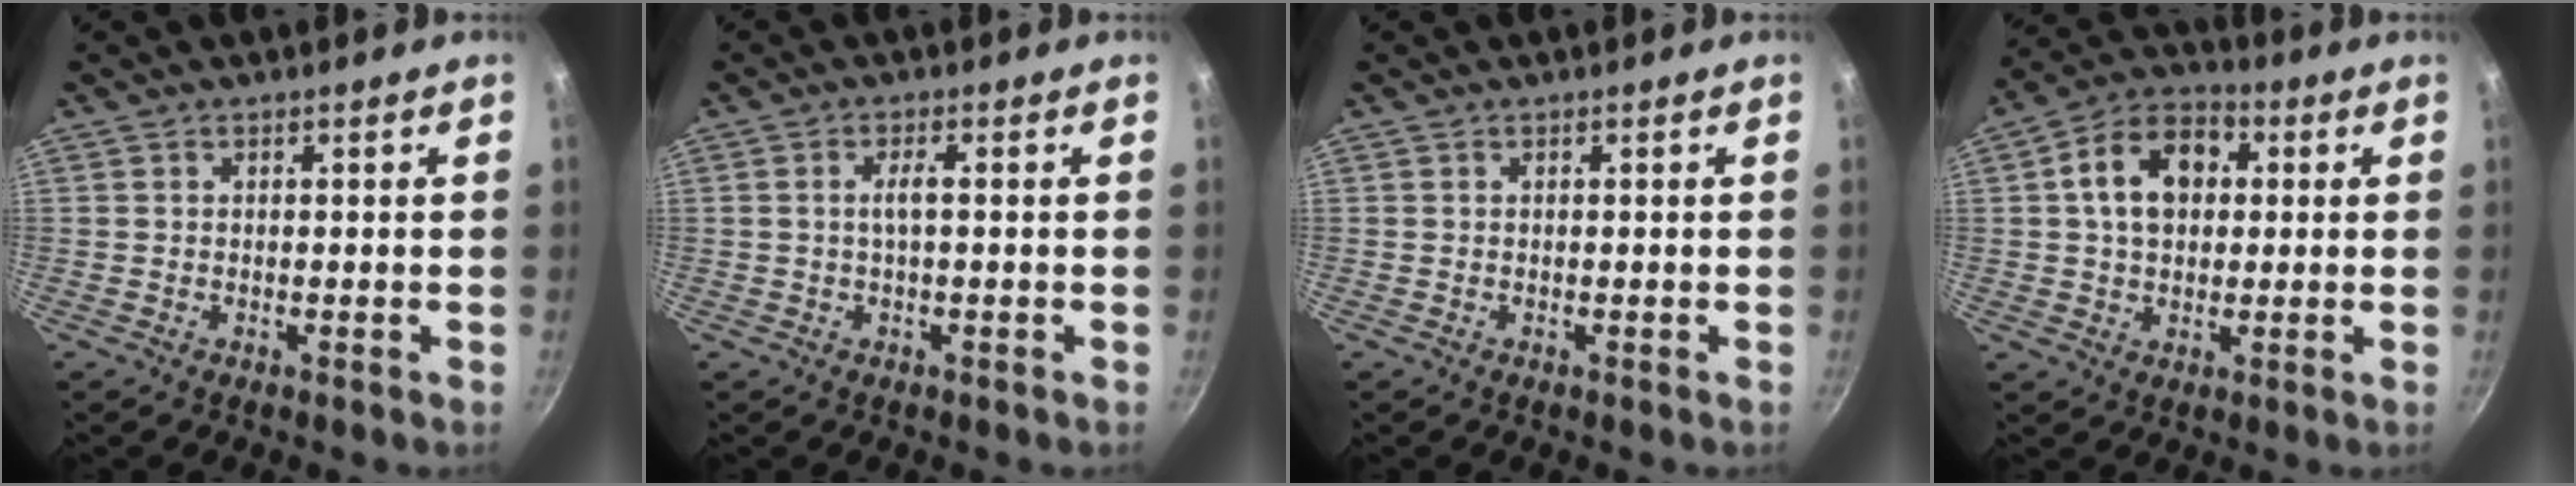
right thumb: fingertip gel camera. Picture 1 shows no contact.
{"total": 2.2, "force": [0.0, 0.5, 2.2], "torque": [-0.046, 0.008, 0.000]}
{"total": 0.0}
{"total": 12.8, "force": [2.3, 9.1, 8.6], "torque": [-0.112, 0.021, 0.024]}